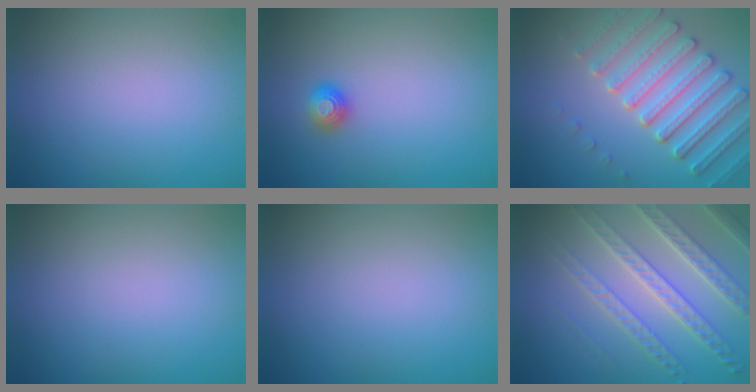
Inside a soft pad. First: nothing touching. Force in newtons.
{"total": 1.1, "press": 1.1, "slide": 0.1}
{"total": 5.1, "press": 4.8, "slide": 1.7}
{"total": 0.0}
{"total": 0.0}
{"total": 6.8, "press": 4.9, "slide": 4.8}